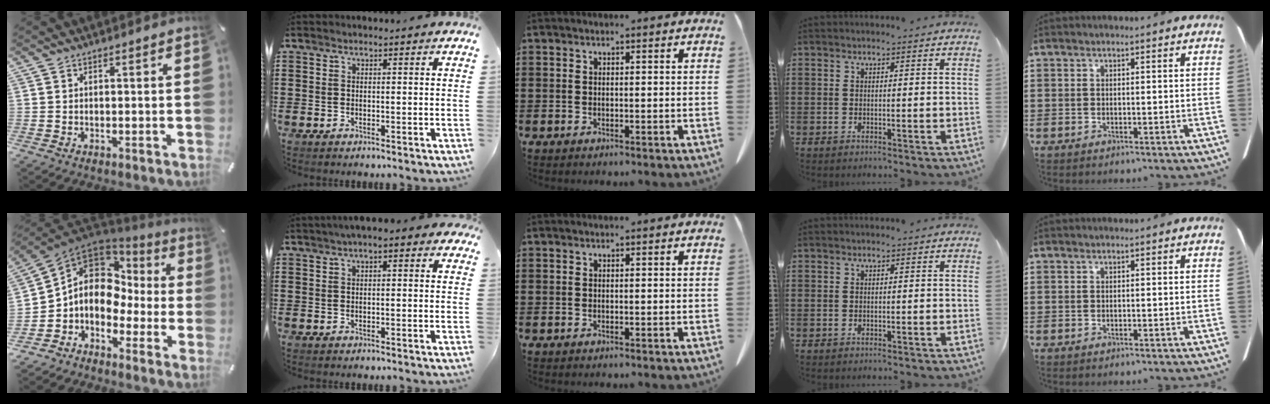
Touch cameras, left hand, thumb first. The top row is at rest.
{"thumb": {"total": 9.2, "force": [0.6, 7.9, 4.5], "torque": [-0.107, -0.008, 0.012]}, "index": {"total": 2.4, "force": [1.0, 0.8, 2.0], "torque": [-0.040, 0.008, 0.014]}}